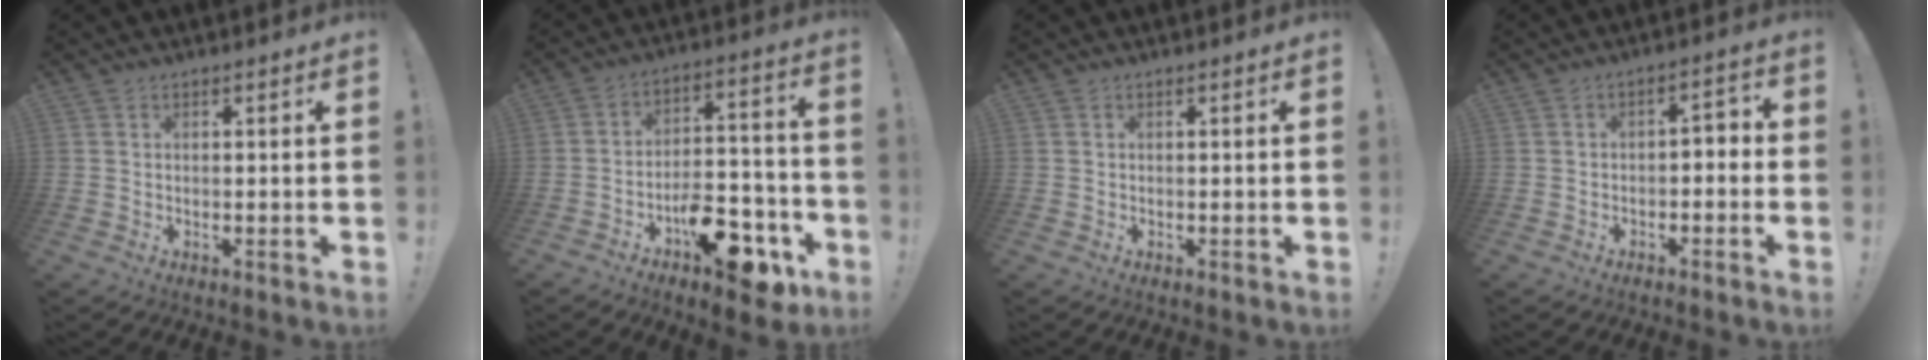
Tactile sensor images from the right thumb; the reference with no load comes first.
{"total": 14.3, "force": [-8.5, 6.3, 9.6], "torque": [-0.115, 0.072, -0.134]}
{"total": 0.0}
{"total": 3.4, "force": [-2.3, 1.5, 2.0], "torque": [-0.027, 0.010, -0.046]}